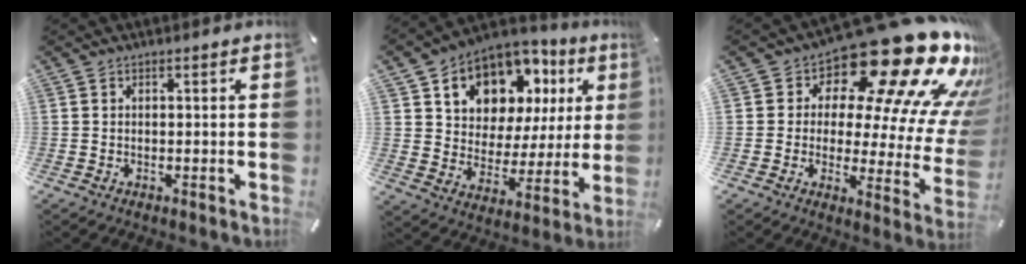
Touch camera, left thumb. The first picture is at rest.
{"total": 11.5, "force": [7.3, 8.3, 3.1], "torque": [-0.060, -0.066, 0.131]}
{"total": 24.4, "force": [16.1, 9.6, 15.6], "torque": [-0.208, -0.137, 0.273]}